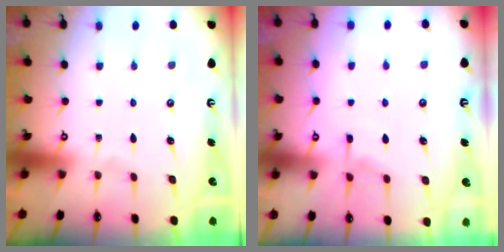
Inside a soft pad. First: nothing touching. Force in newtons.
{"total": 4.4, "press": 4.4, "slide": 0.6}